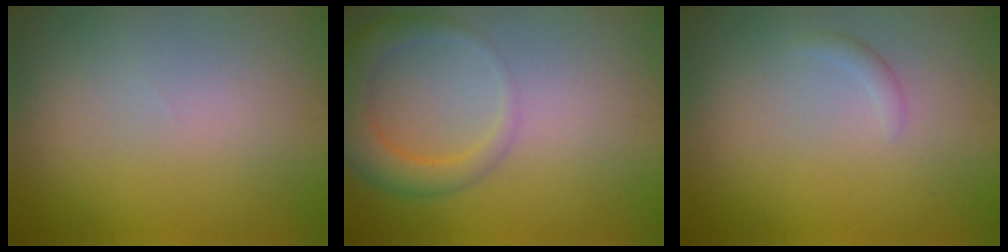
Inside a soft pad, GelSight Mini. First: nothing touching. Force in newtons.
{"total": 3.8, "press": 3.8, "slide": 0.2}
{"total": 0.8, "press": 0.8, "slide": 0.0}